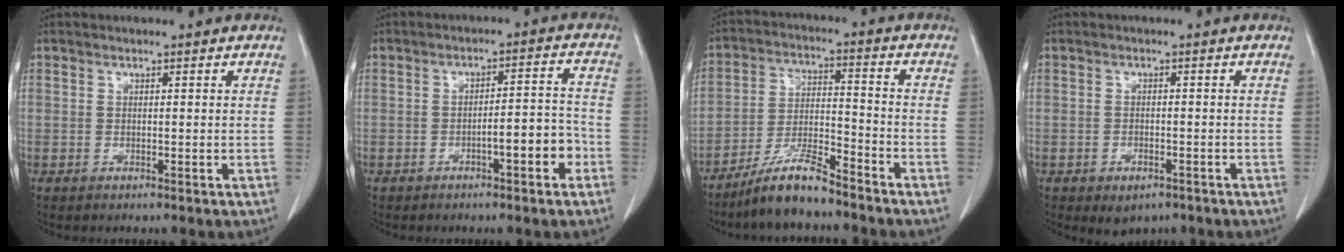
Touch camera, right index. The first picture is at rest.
{"total": 6.0, "force": [-2.7, 1.0, 5.2], "torque": [-0.072, 0.018, -0.037]}
{"total": 9.0, "force": [-7.4, 1.3, 4.9], "torque": [-0.098, -0.005, -0.141]}
{"total": 3.5, "force": [-2.2, 2.1, 1.8], "torque": [-0.022, -0.001, -0.022]}